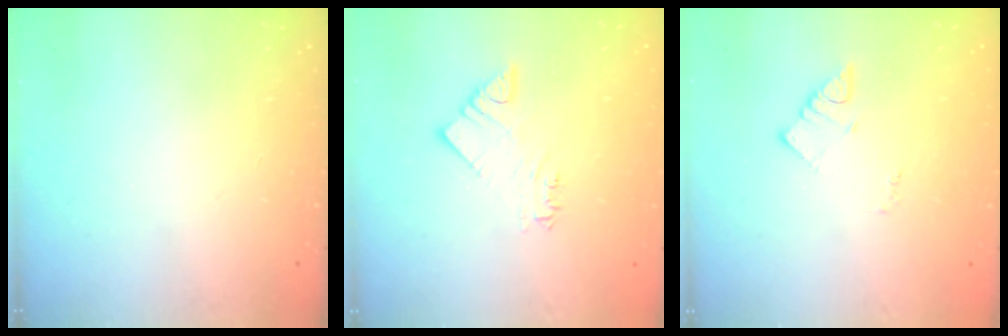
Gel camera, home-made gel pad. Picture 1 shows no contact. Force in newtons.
{"total": 3.4, "press": 3.4, "slide": 0.2}
{"total": 2.7, "press": 2.7, "slide": 0.4}